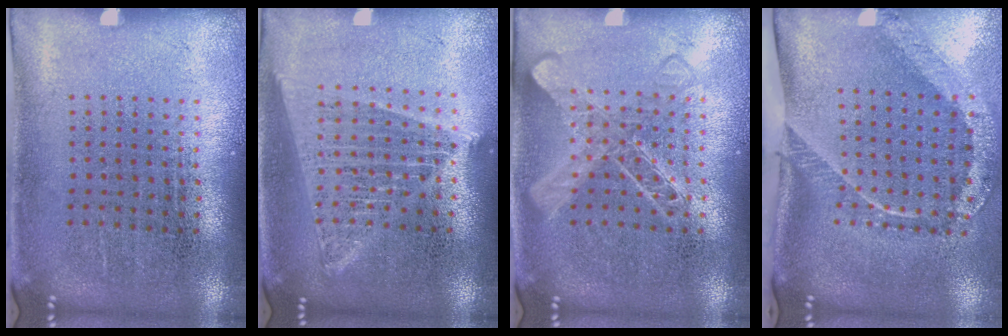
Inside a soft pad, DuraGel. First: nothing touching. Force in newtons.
{"total": 1.7, "press": 1.5, "slide": 0.8}
{"total": 2.5, "press": 2.4, "slide": 0.5}
{"total": 2.5, "press": 1.6, "slide": 1.9}